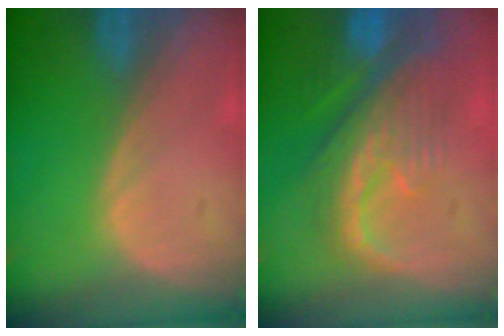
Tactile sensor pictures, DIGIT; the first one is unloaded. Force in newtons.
{"total": 10.3, "press": 9.1, "slide": 4.7}